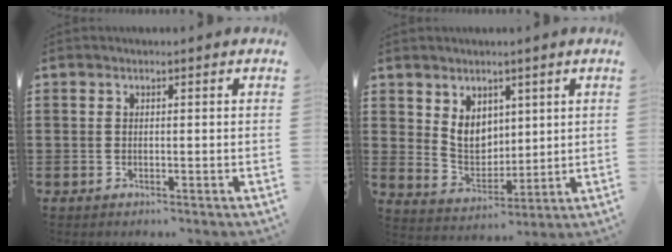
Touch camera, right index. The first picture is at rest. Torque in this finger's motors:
{"motor_torque": [0.23, 0.44, 0.18, 0.11]}